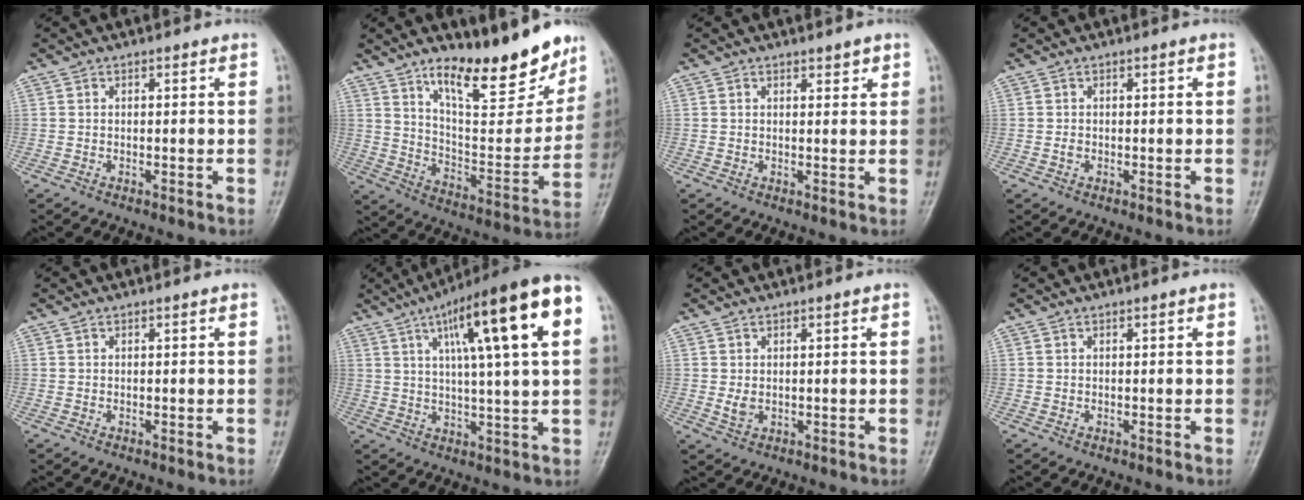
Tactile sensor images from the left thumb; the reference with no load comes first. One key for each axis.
{"total": 20.1, "fx": 14.2, "fy": 6.4, "fz": 12.7, "tx": -0.139, "ty": -0.092, "tz": 0.231}
{"total": 1.6, "fx": 1.2, "fy": 0.7, "fz": 0.9, "tx": -0.004, "ty": -0.007, "tz": 0.015}
{"total": 0.6, "fx": -0.1, "fy": 0.5, "fz": 0.2, "tx": -0.001, "ty": 0.005, "tz": -0.003}
{"total": 0.0}
{"total": 19.7, "fx": 7.0, "fy": 3.0, "fz": 18.1, "tx": -0.270, "ty": 0.008, "tz": 0.100}
{"total": 2.0, "fx": 0.3, "fy": 1.5, "fz": 1.3, "tx": -0.022, "ty": -0.001, "tz": 0.010}
{"total": 0.0}